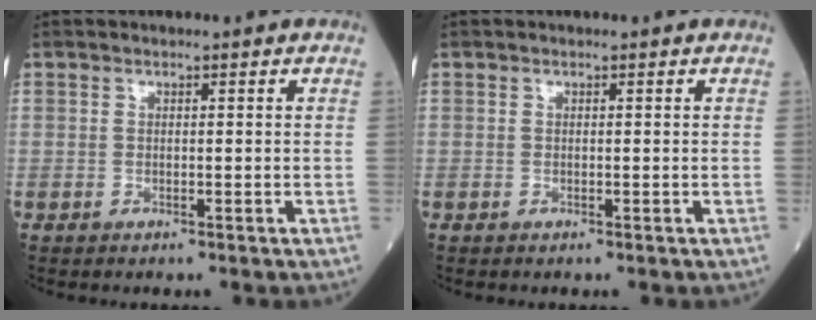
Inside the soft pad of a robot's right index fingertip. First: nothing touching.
{"total": 0.0}